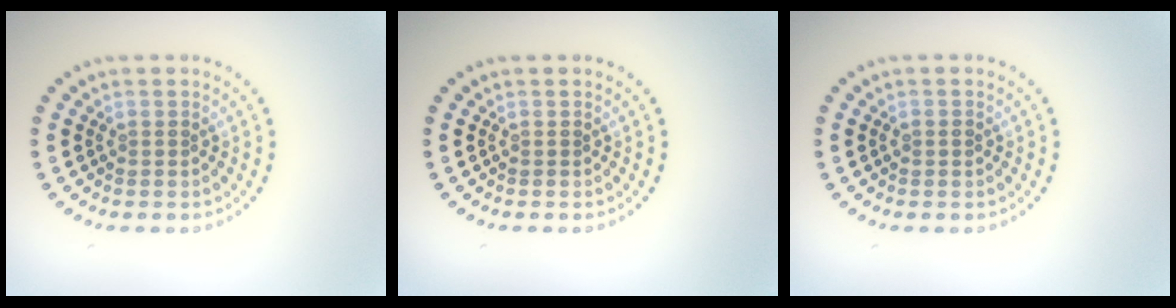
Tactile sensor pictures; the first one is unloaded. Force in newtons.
{"total": 0.0}
{"total": 0.8, "press": 0.8, "slide": 0.1}